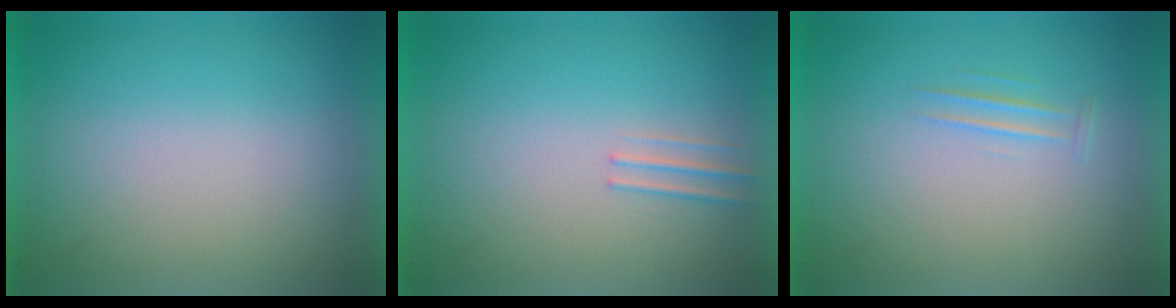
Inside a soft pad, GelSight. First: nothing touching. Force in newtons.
{"total": 1.2}
{"total": 1.1}